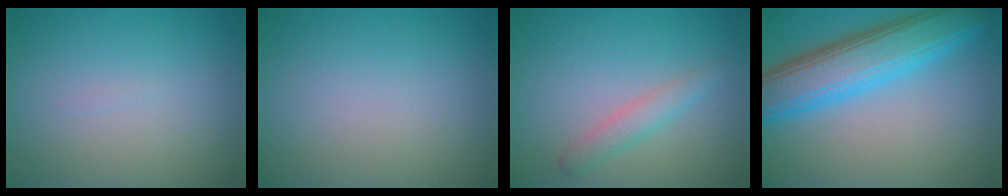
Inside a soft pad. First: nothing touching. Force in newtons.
{"total": 0.0}
{"total": 2.0, "press": 2.0, "slide": 0.1}
{"total": 8.4, "press": 8.3, "slide": 0.2}